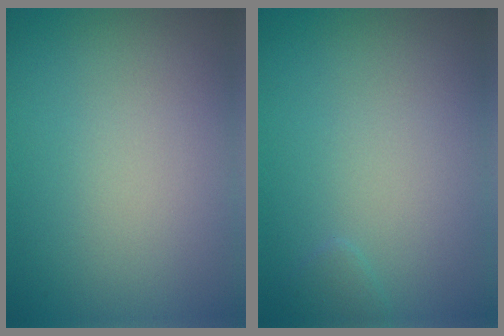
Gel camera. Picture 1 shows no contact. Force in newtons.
{"total": 0.7, "press": 0.7, "slide": 0.0}